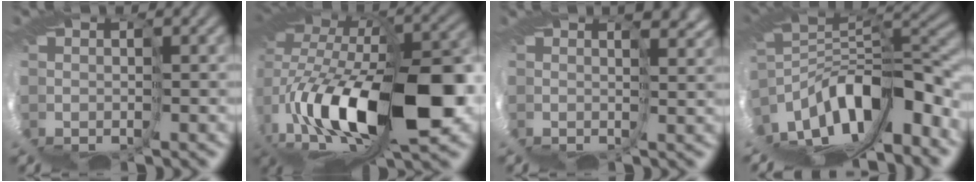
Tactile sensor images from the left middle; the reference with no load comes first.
{"total": 11.0, "force": [0.2, 3.7, 10.4], "torque": [-0.200, -0.048, 0.043]}
{"total": 2.0, "force": [1.7, -0.1, 1.0], "torque": [-0.017, 0.000, 0.036]}
{"total": 5.7, "force": [-3.1, 0.0, 4.8], "torque": [-0.106, 0.022, -0.059]}